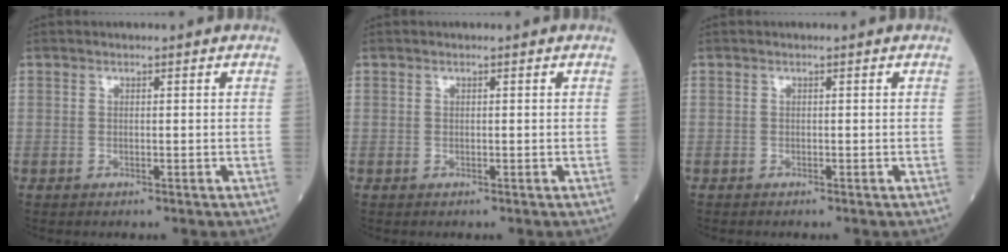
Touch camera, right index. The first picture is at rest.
{"total": 0.0}
{"total": 0.0}